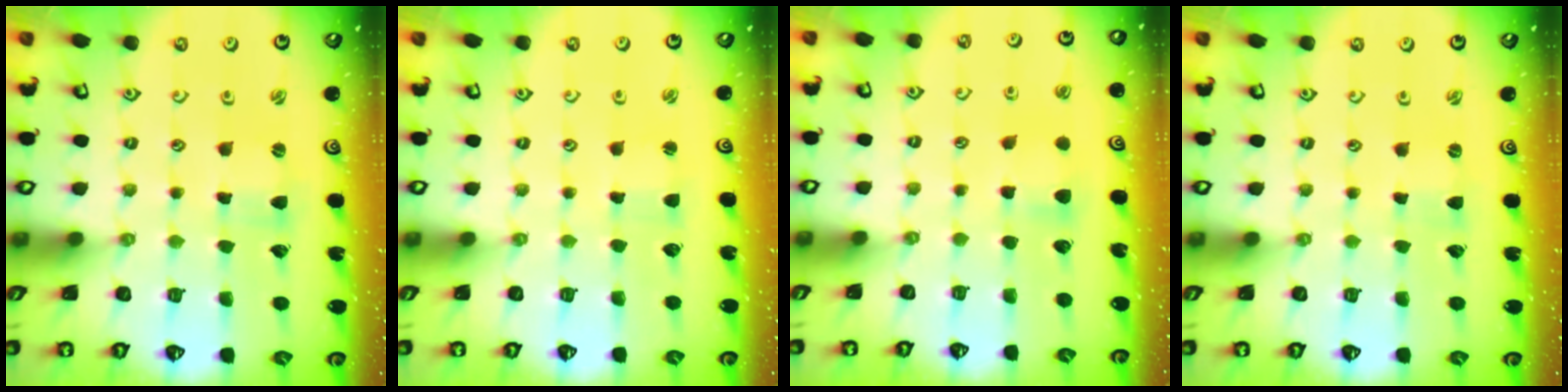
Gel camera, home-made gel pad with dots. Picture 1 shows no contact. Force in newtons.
{"total": 1.3, "press": 1.3, "slide": 0.1}
{"total": 4.9, "press": 4.8, "slide": 0.8}
{"total": 0.0}